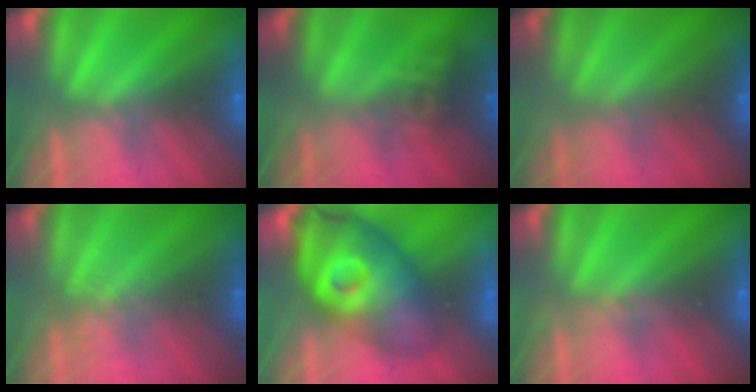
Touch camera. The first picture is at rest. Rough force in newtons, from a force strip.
{"total": 4.0}
{"total": 2.4}
{"total": 1.0}
{"total": 4.0}
{"total": 3.4}